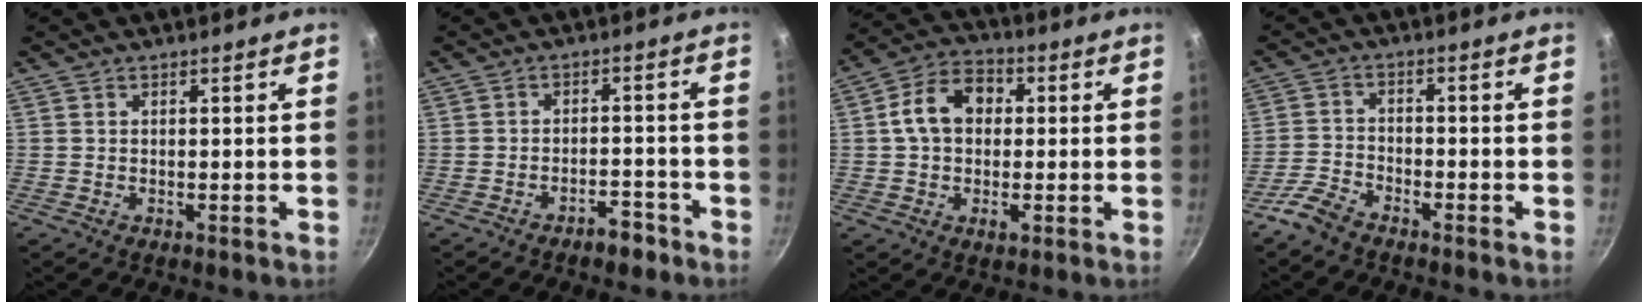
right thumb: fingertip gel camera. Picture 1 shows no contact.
{"total": 4.2, "force": [-3.1, 1.8, 2.1], "torque": [-0.016, 0.031, -0.038]}
{"total": 10.9, "force": [1.3, 8.0, 7.2], "torque": [-0.103, 0.019, 0.007]}
{"total": 4.9, "force": [-3.9, 2.0, 2.1], "torque": [-0.048, 0.029, -0.086]}